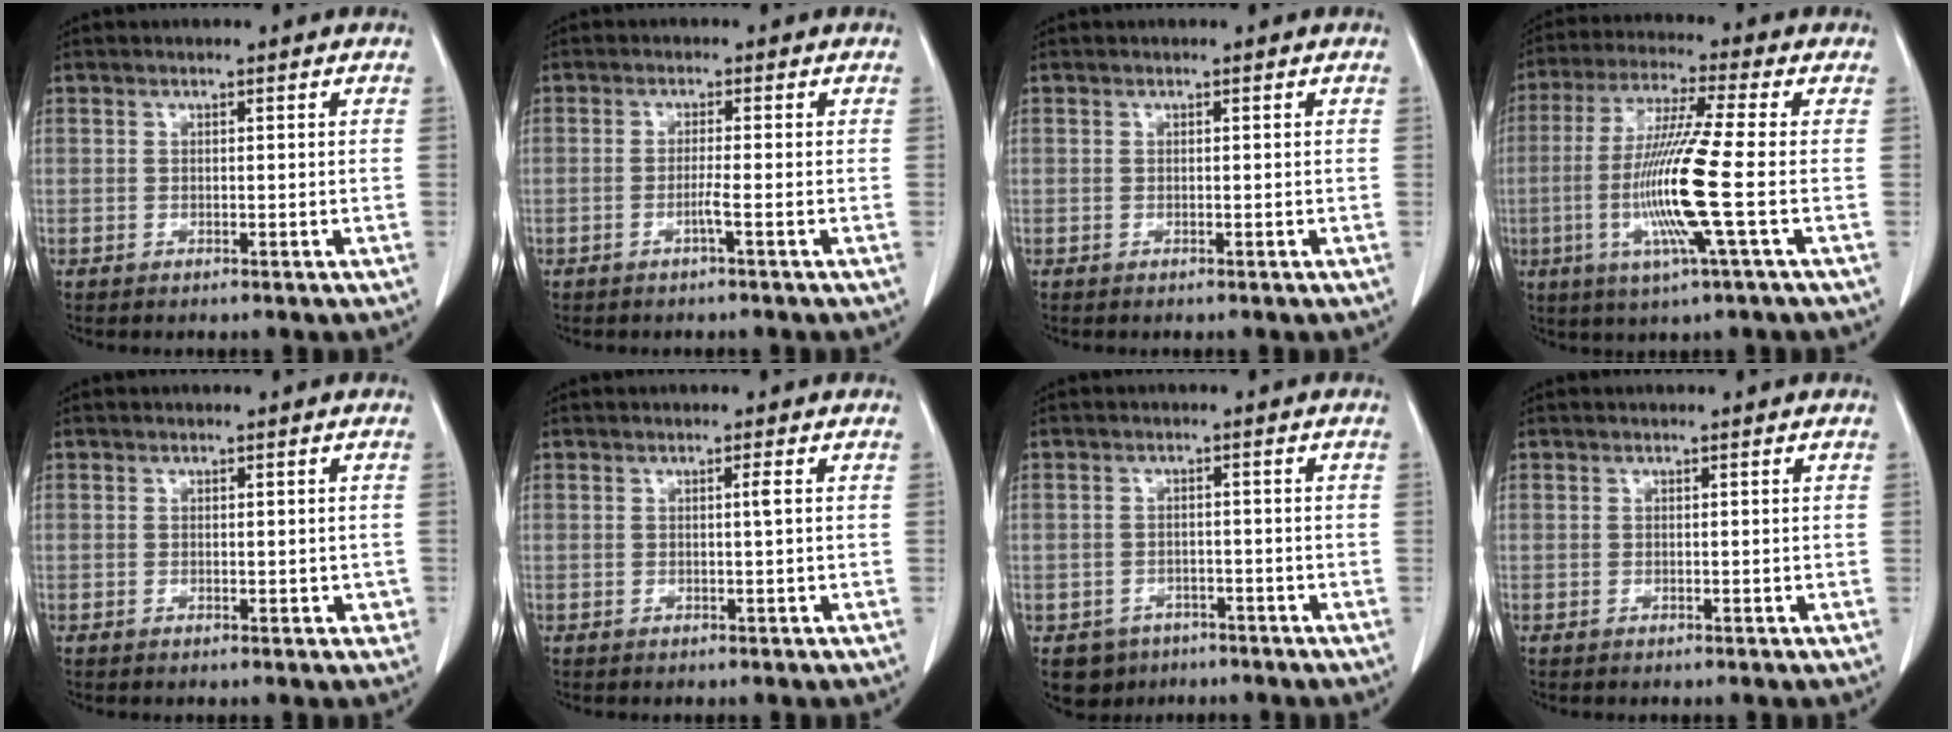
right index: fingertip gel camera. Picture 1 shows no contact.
{"total": 1.8, "force": [-0.8, -0.5, 1.5], "torque": [-0.028, -0.002, -0.019]}
{"total": 0.0}
{"total": 12.8, "force": [-2.5, -1.2, 12.6], "torque": [-0.256, -0.017, -0.058]}
{"total": 1.6, "force": [-0.1, 1.1, 1.2], "torque": [-0.007, 0.004, 0.000]}
{"total": 0.8, "force": [0.2, -0.3, 0.8], "torque": [-0.013, 0.000, 0.003]}
{"total": 4.2, "force": [-2.6, 3.3, 0.4], "torque": [-0.006, 0.006, -0.036]}
{"total": 0.0}